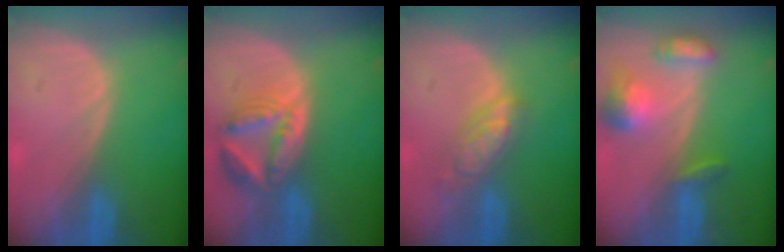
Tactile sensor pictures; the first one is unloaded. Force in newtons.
{"total": 8.1, "press": 7.2, "slide": 3.7}
{"total": 5.6, "press": 5.1, "slide": 2.4}
{"total": 6.9, "press": 6.4, "slide": 2.6}